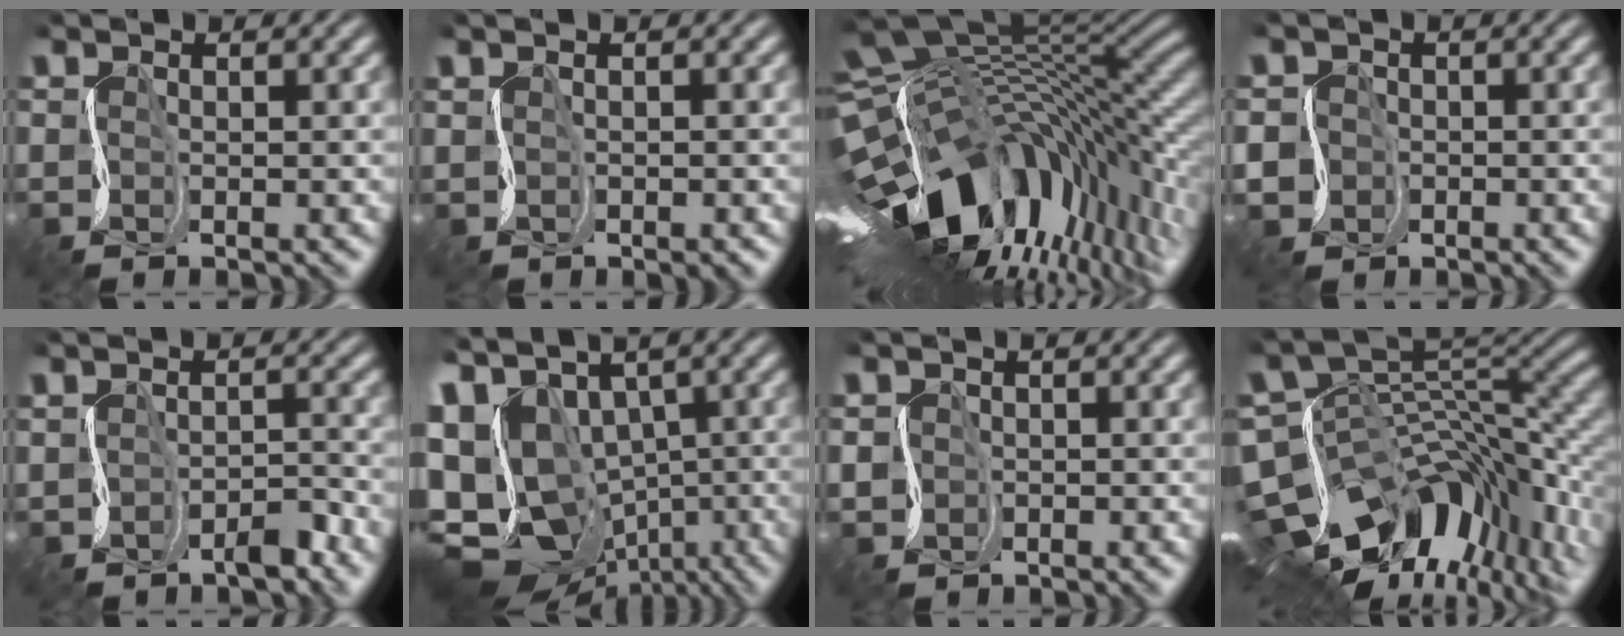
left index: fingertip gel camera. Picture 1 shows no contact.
{"total": 1.2, "force": [-0.3, 0.7, 0.9], "torque": [-0.010, -0.003, 0.002]}
{"total": 18.3, "force": [-5.2, 9.7, 14.7], "torque": [-0.281, -0.005, -0.088]}
{"total": 4.9, "force": [-2.1, 4.3, 1.1], "torque": [-0.025, -0.007, -0.059]}
{"total": 2.8, "force": [-1.7, 1.2, 1.9], "torque": [-0.028, -0.004, -0.028]}
{"total": 15.8, "force": [0.0, 11.1, 11.2], "torque": [-0.229, 0.012, 0.038]}
{"total": 1.4, "force": [-0.3, 1.2, 0.6], "torque": [-0.016, -0.003, -0.005]}
{"total": 16.1, "force": [-6.2, 8.9, 11.9], "torque": [-0.219, -0.003, -0.096]}